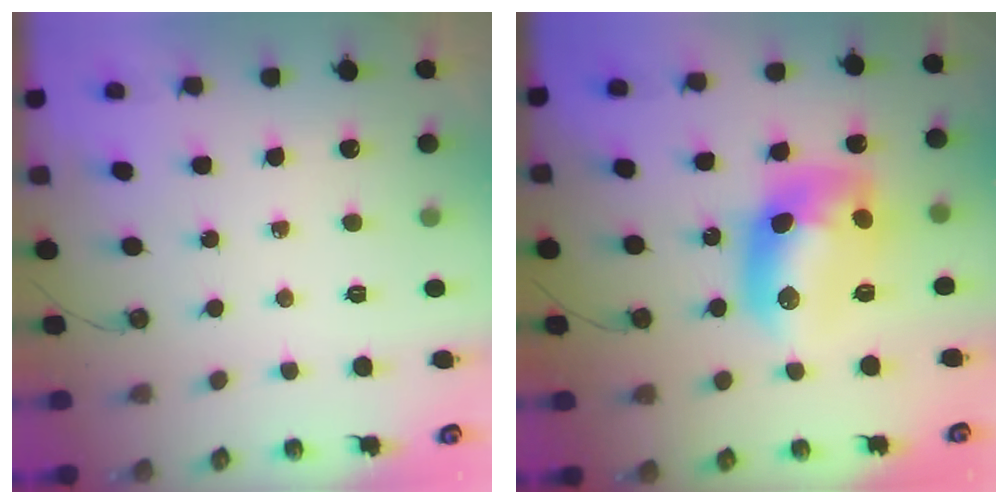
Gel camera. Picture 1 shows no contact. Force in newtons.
{"total": 14.4, "press": 14.3, "slide": 1.2}